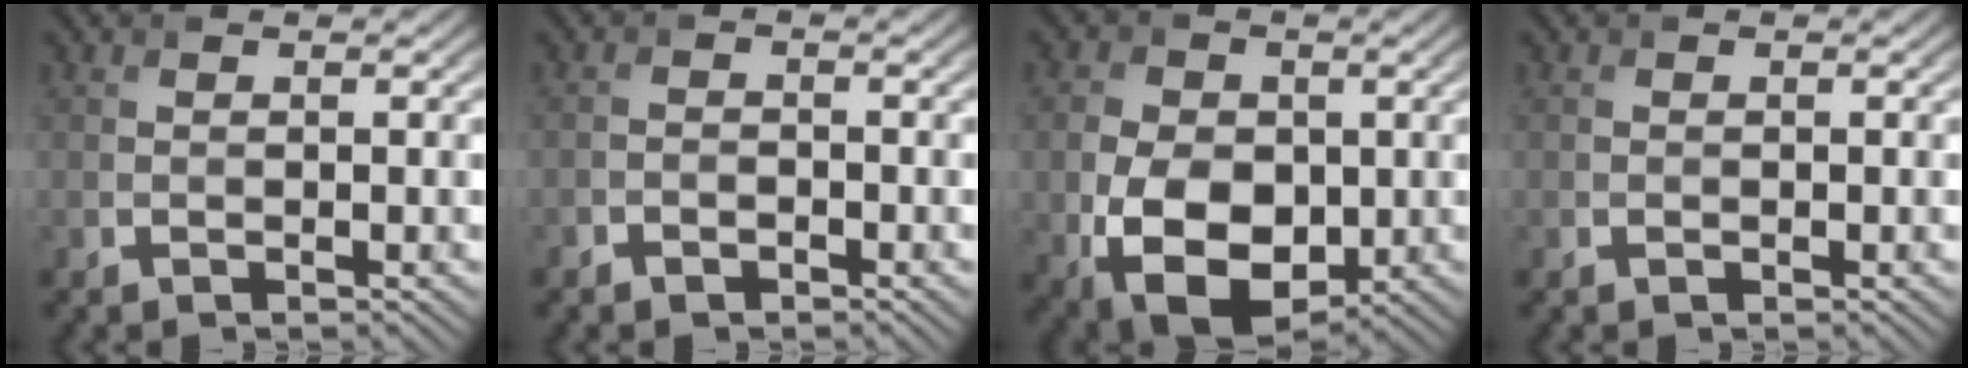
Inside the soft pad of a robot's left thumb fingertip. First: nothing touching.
{"total": 1.3, "force": [-1.1, 0.6, 0.4], "torque": [-0.008, 0.002, -0.022]}
{"total": 11.5, "force": [-1.9, 8.0, 8.1], "torque": [-0.165, -0.022, -0.032]}
{"total": 0.0}